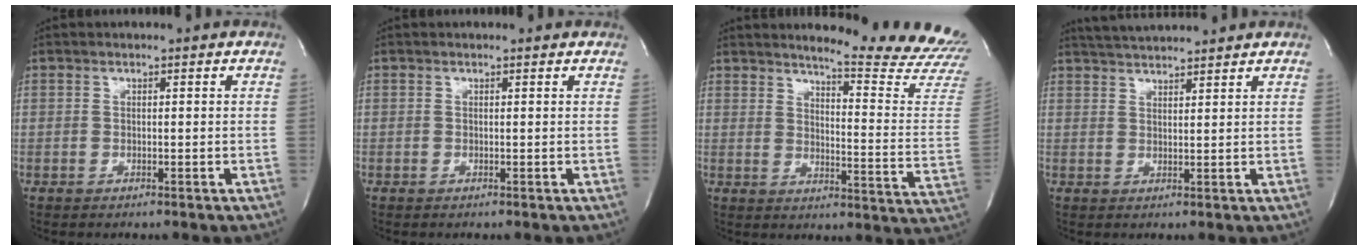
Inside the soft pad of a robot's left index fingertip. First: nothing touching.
{"total": 0.0}
{"total": 18.0, "force": [17.4, -1.2, 4.7], "torque": [-0.070, -0.151, 0.192]}
{"total": 6.6, "force": [6.2, -0.1, 2.0], "torque": [-0.043, 0.028, 0.100]}